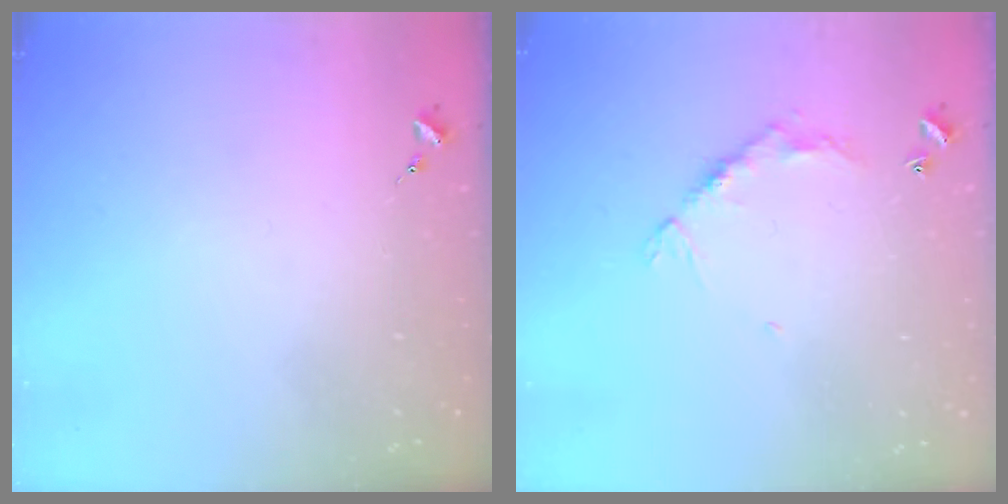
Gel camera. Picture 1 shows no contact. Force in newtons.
{"total": 8.1, "press": 8.1, "slide": 0.7}